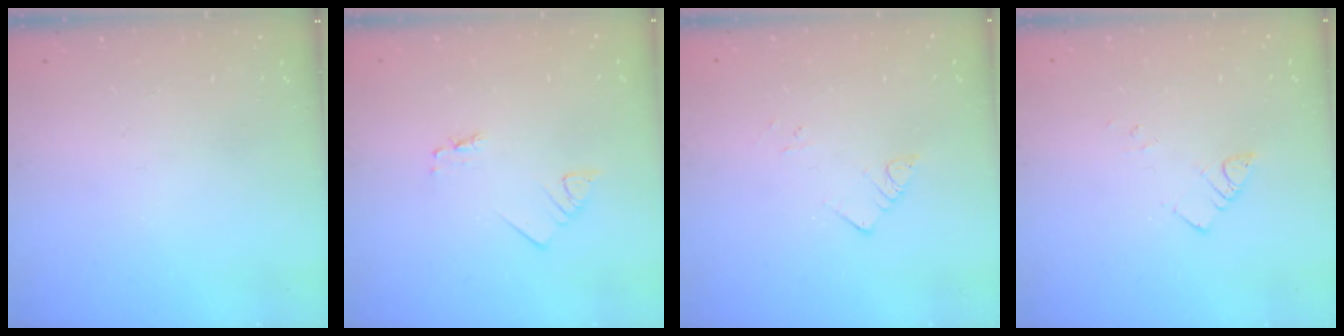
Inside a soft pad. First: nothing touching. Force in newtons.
{"total": 2.5, "press": 2.5, "slide": 0.2}
{"total": 3.6, "press": 3.6, "slide": 0.4}
{"total": 2.4, "press": 2.4, "slide": 0.1}